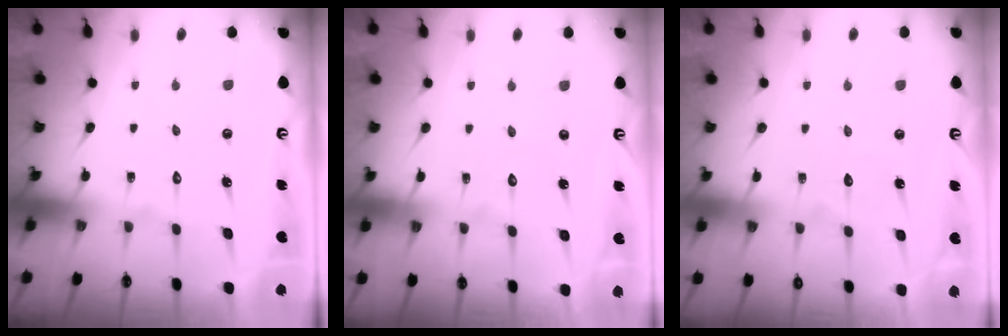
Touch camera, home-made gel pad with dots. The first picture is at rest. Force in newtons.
{"total": 2.5, "press": 2.5, "slide": 0.2}
{"total": 2.8, "press": 2.8, "slide": 0.3}